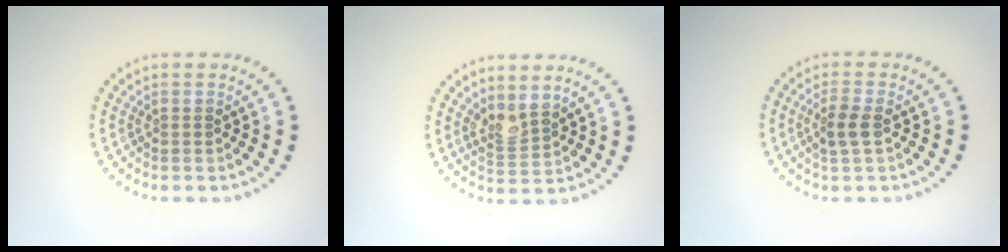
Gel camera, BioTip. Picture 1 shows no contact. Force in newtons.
{"total": 2.1, "press": 1.6, "slide": 1.4}
{"total": 1.9, "press": 1.8, "slide": 0.5}